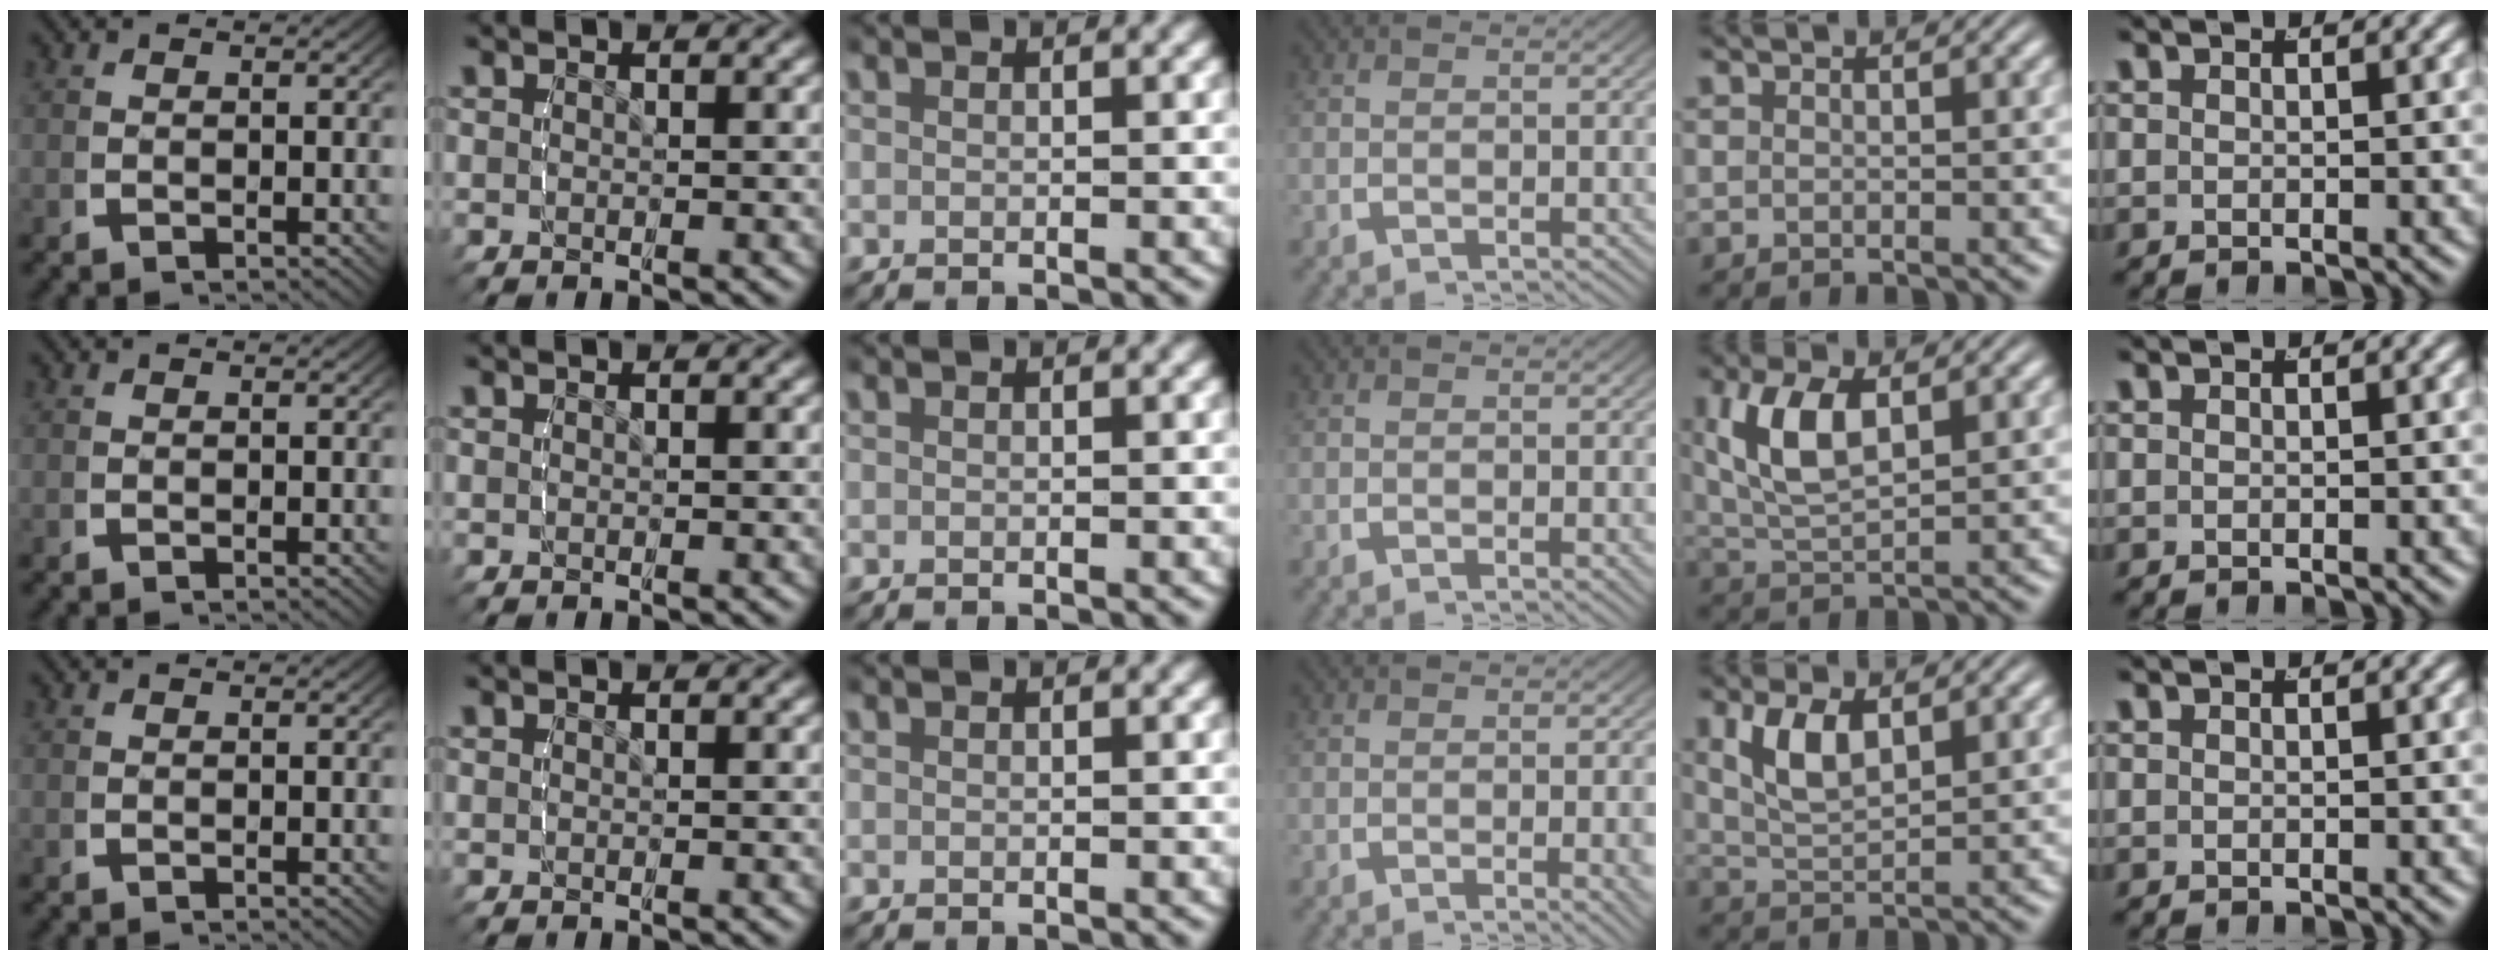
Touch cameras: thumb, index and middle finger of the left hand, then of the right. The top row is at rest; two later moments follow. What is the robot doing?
{"motion": "lift_and_place", "object": "cubes"}